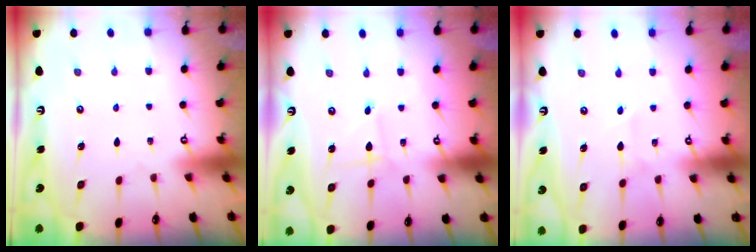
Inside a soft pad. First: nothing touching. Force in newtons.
{"total": 2.2, "press": 2.1, "slide": 0.3}
{"total": 2.7, "press": 2.5, "slide": 0.9}